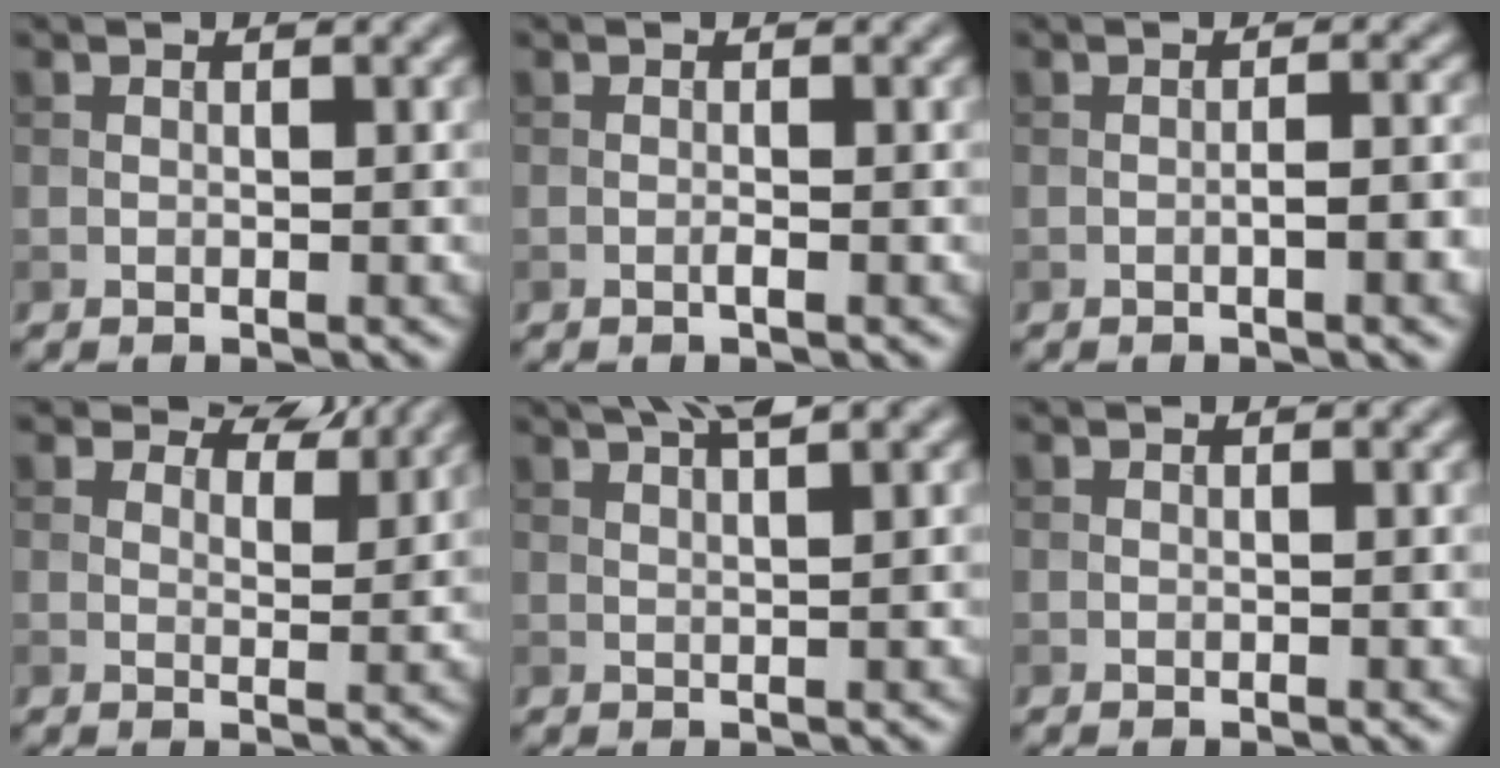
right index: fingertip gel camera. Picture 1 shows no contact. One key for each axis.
{"total": 0.5, "fx": -0.2, "fy": 0.0, "fz": 0.5, "tx": -0.012, "ty": -0.001, "tz": -0.006}
{"total": 2.9, "fx": -0.8, "fy": 0.7, "fz": 2.7, "tx": -0.040, "ty": 0.004, "tz": -0.012}
{"total": 4.3, "fx": 3.6, "fy": 1.6, "fz": 1.8, "tx": -0.029, "ty": -0.005, "tz": 0.047}
{"total": 4.0, "fx": 2.6, "fy": 0.7, "fz": 3.0, "tx": -0.034, "ty": 0.006, "tz": 0.030}
{"total": 0.0}